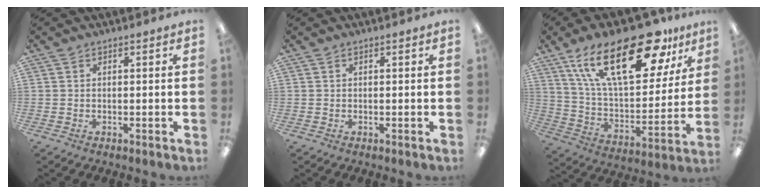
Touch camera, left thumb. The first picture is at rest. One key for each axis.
{"total": 0.0}
{"total": 28.8, "fx": 16.5, "fy": 12.0, "fz": 20.4, "tx": -0.353, "ty": -0.084, "tz": 0.278}